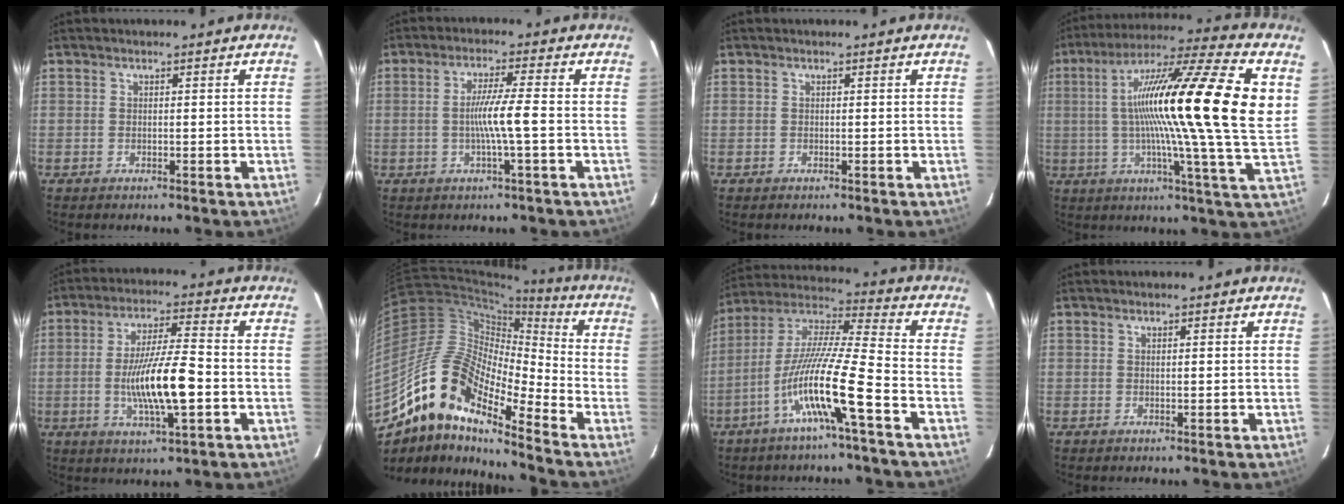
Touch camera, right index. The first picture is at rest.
{"total": 6.3, "force": [-1.0, -0.3, 6.2], "torque": [-0.116, 0.001, -0.017]}
{"total": 0.0}
{"total": 27.0, "force": [4.2, 0.5, 26.7], "torque": [-0.418, 0.023, 0.046]}
{"total": 12.6, "force": [-2.3, 1.9, 12.2], "torque": [-0.230, -0.001, -0.038]}
{"total": 20.4, "force": [-13.1, 6.3, 14.2], "torque": [-0.277, 0.021, -0.236]}
{"total": 15.6, "force": [-6.6, 0.2, 14.1], "torque": [-0.284, 0.001, -0.128]}
{"total": 0.7, "force": [0.2, 0.3, 0.7], "torque": [-0.018, 0.000, 0.003]}